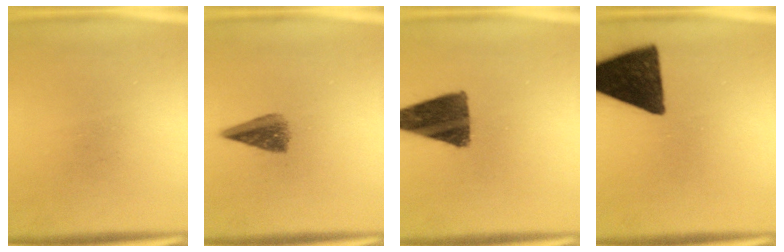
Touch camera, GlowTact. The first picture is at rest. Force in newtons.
{"total": 4.5}
{"total": 12.3}
{"total": 15.1}